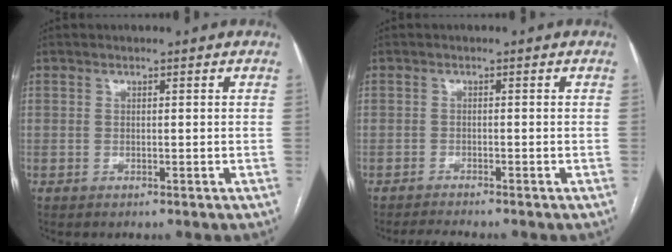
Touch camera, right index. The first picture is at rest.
{"total": 2.1, "force": [-2.0, -0.4, 0.4], "torque": [-0.013, -0.011, -0.034]}